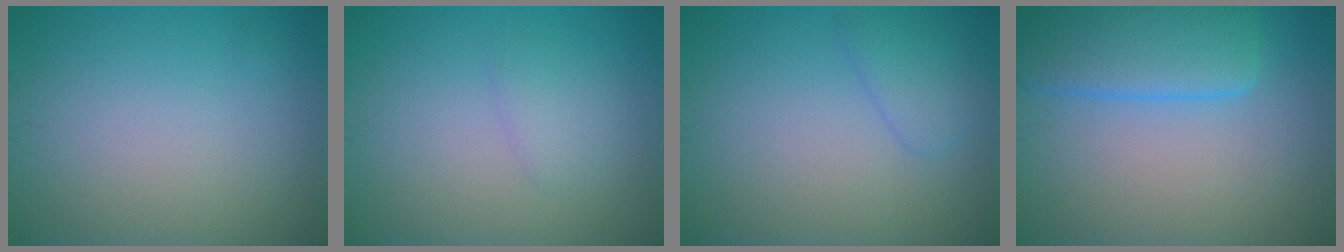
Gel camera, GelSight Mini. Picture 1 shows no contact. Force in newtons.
{"total": 1.3, "press": 1.3, "slide": 0.1}
{"total": 1.8, "press": 1.8, "slide": 0.2}
{"total": 6.3, "press": 6.3, "slide": 0.6}